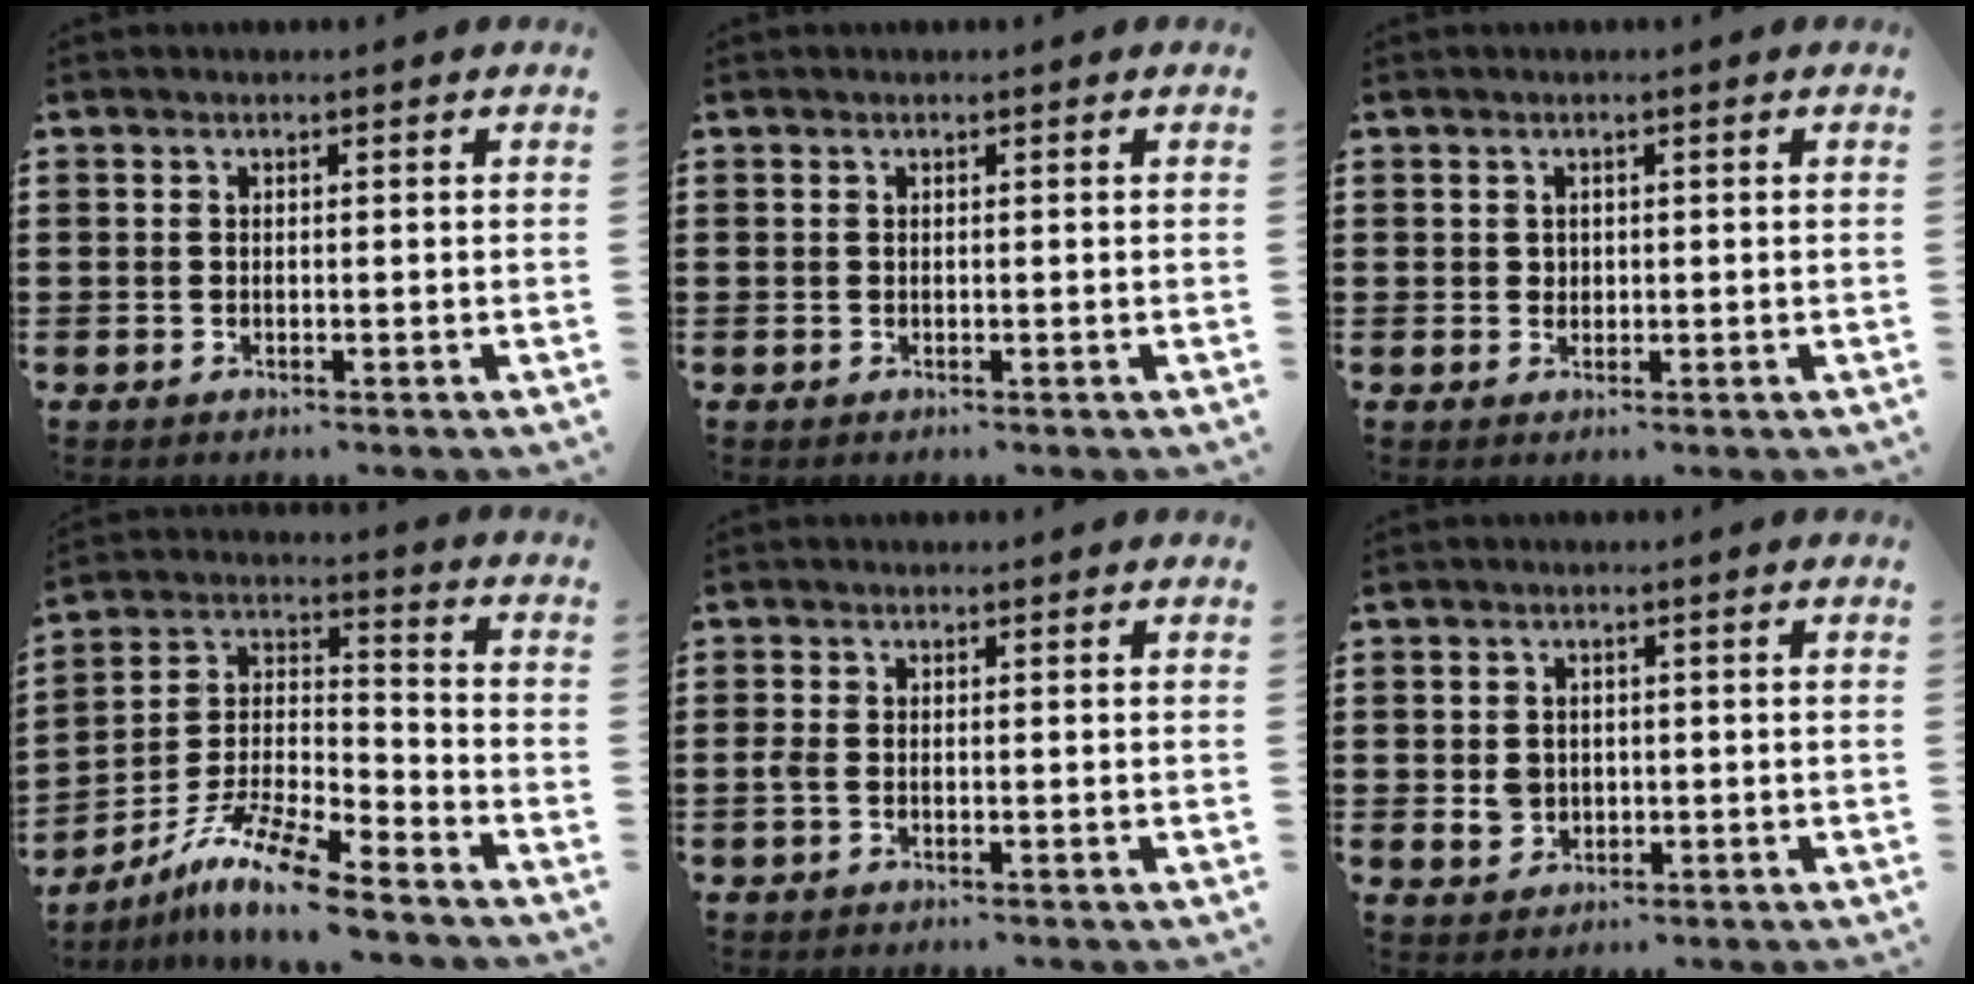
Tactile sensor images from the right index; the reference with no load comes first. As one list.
[{"total": 0.0}, {"total": 0.9, "force": [0.3, 0.9, 0.2], "torque": [-0.007, 0.003, 0.007]}, {"total": 10.6, "force": [-8.8, 1.2, 5.8], "torque": [-0.128, 0.008, -0.179]}, {"total": 1.1, "force": [-0.5, 0.4, 0.9], "torque": [-0.026, -0.005, -0.011]}, {"total": 2.3, "force": [-0.1, 2.0, 1.1], "torque": [-0.028, 0.004, -0.001]}]